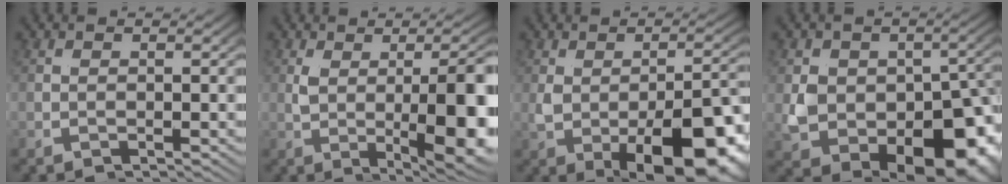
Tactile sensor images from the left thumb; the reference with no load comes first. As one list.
[{"total": 6.9, "force": [-0.6, -0.4, 6.9], "torque": [-0.099, 0.015, -0.003]}, {"total": 7.8, "force": [-2.1, 1.6, 7.4], "torque": [-0.113, -0.005, -0.019]}, {"total": 13.3, "force": [-2.0, 9.1, 9.6], "torque": [-0.158, -0.036, -0.019]}]